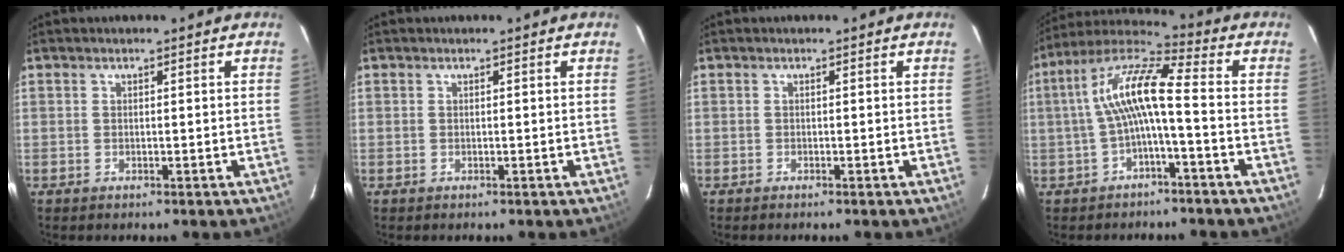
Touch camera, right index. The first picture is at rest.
{"total": 0.0}
{"total": 0.0}
{"total": 10.4, "force": [-1.3, 1.8, 10.2], "torque": [-0.214, 0.026, -0.030]}